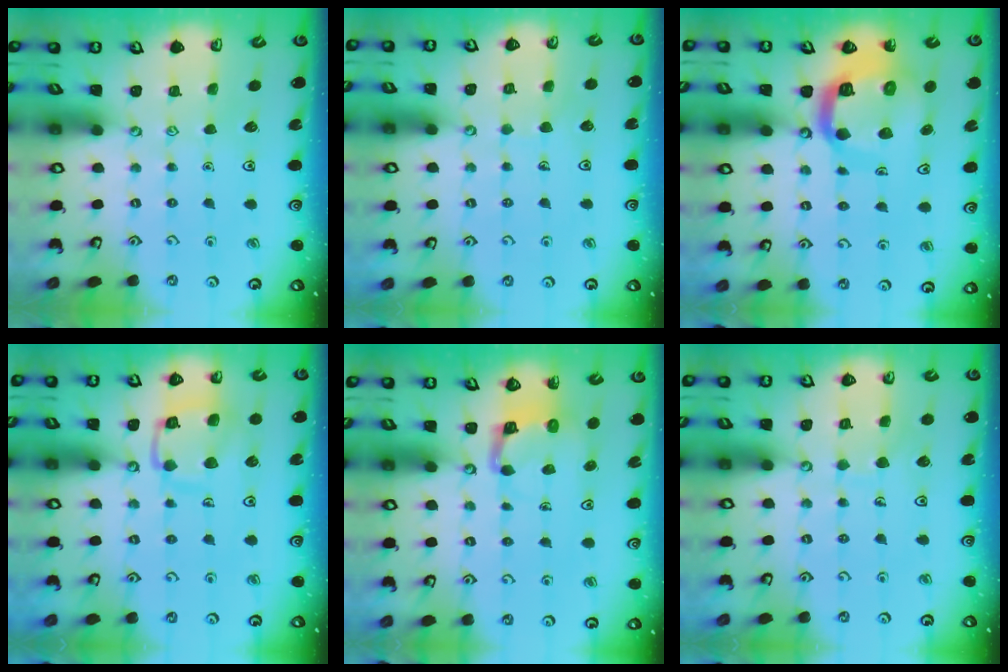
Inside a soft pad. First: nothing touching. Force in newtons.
{"total": 4.0, "press": 4.0, "slide": 0.3}
{"total": 14.4, "press": 14.3, "slide": 1.7}
{"total": 12.6, "press": 12.5, "slide": 1.2}
{"total": 4.2, "press": 4.2, "slide": 0.1}
{"total": 5.1, "press": 5.1, "slide": 0.5}